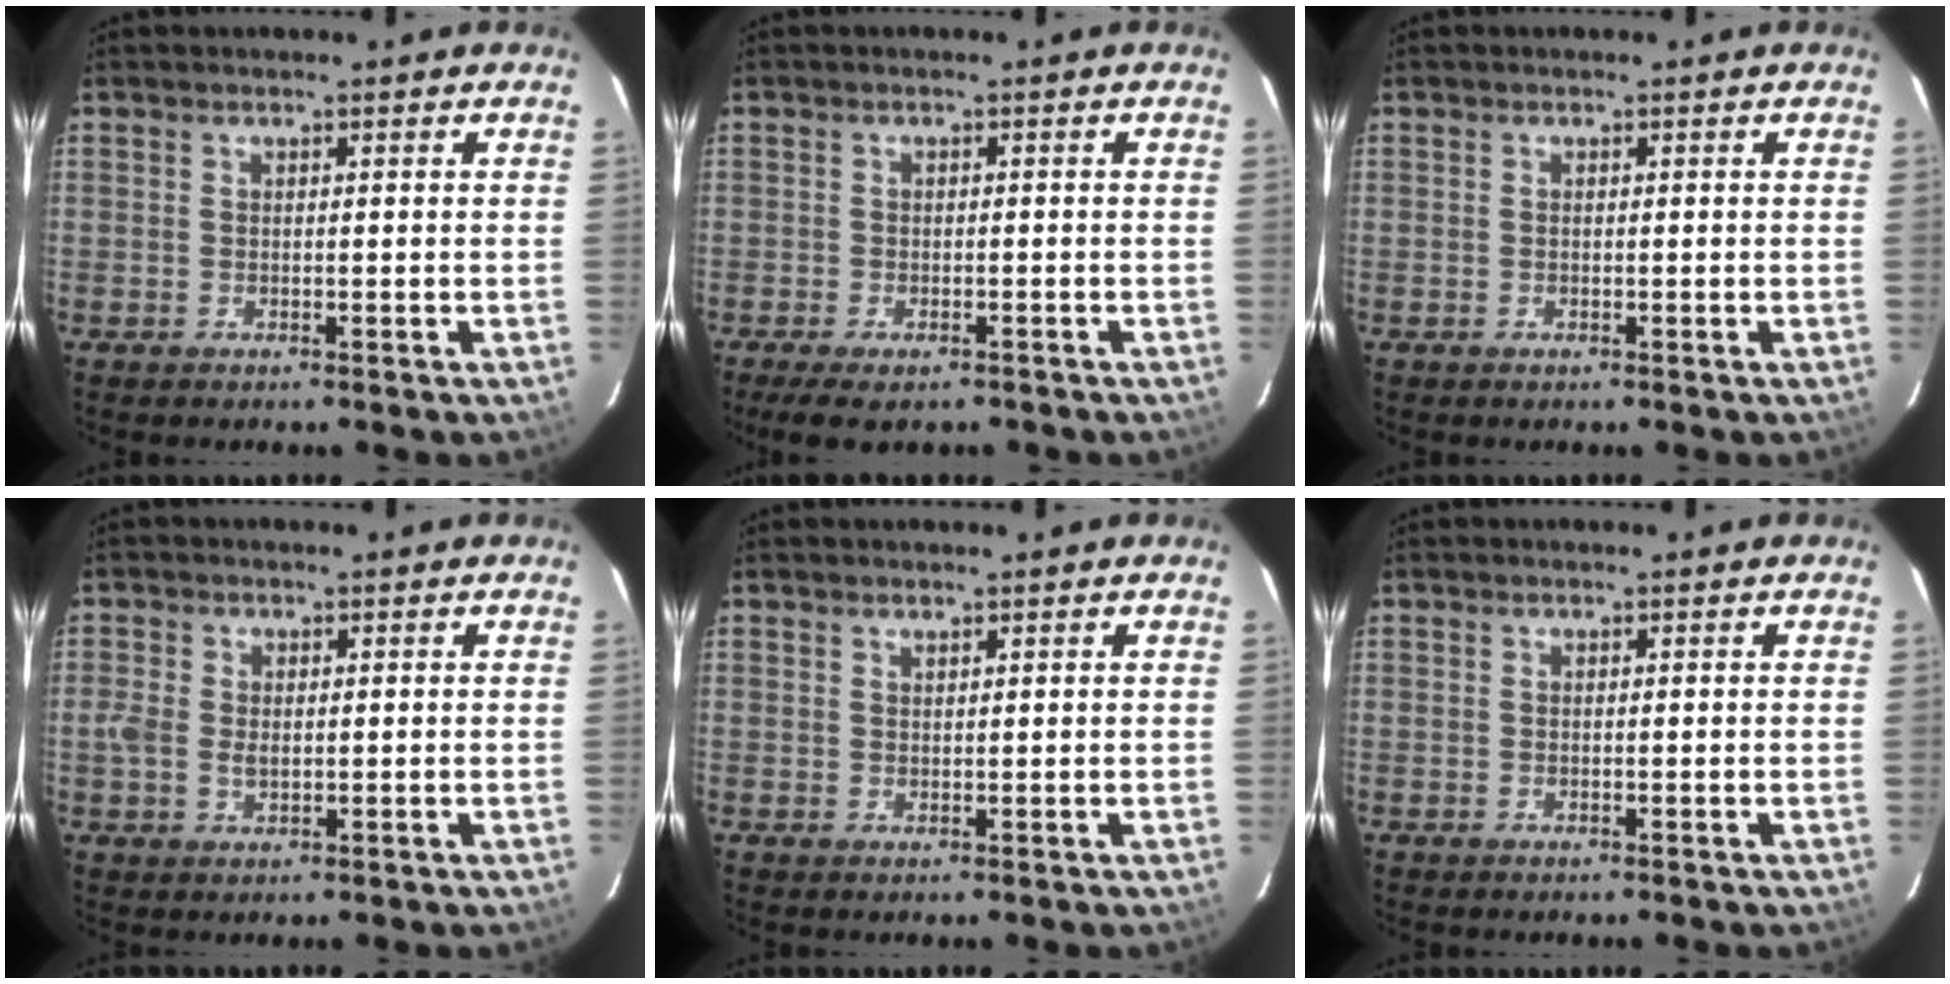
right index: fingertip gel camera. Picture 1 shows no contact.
{"total": 6.3, "force": [-4.7, 2.3, 3.6], "torque": [-0.083, -0.024, -0.074]}
{"total": 0.0}
{"total": 3.3, "force": [-0.3, 2.1, 2.6], "torque": [-0.053, 0.000, -0.007]}
{"total": 0.6, "force": [0.6, 0.1, 0.1], "torque": [-0.002, 0.002, 0.011]}
{"total": 0.0}